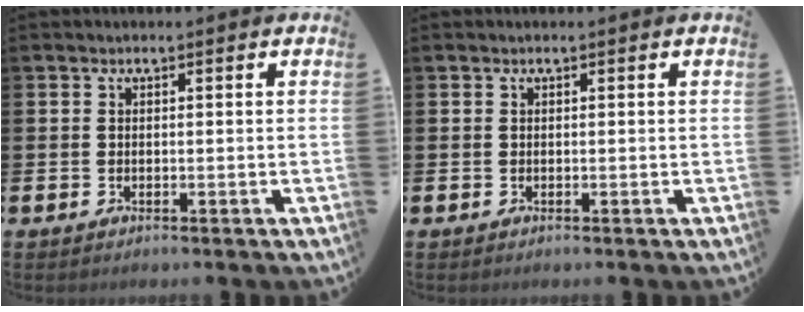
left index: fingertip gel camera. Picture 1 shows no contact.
{"total": 0.0}